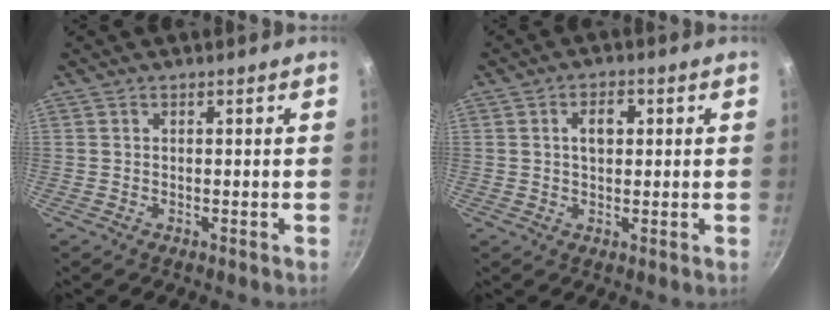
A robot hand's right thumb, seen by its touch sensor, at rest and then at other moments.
{"total": 4.1, "force": [0.9, 2.6, 3.1], "torque": [-0.033, 0.007, 0.011]}